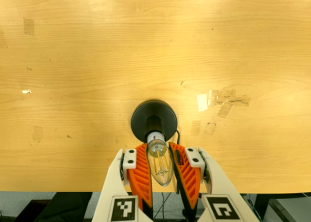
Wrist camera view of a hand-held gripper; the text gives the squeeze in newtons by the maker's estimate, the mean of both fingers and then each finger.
{"total": 15.3, "left": 15.2, "right": 15.4}